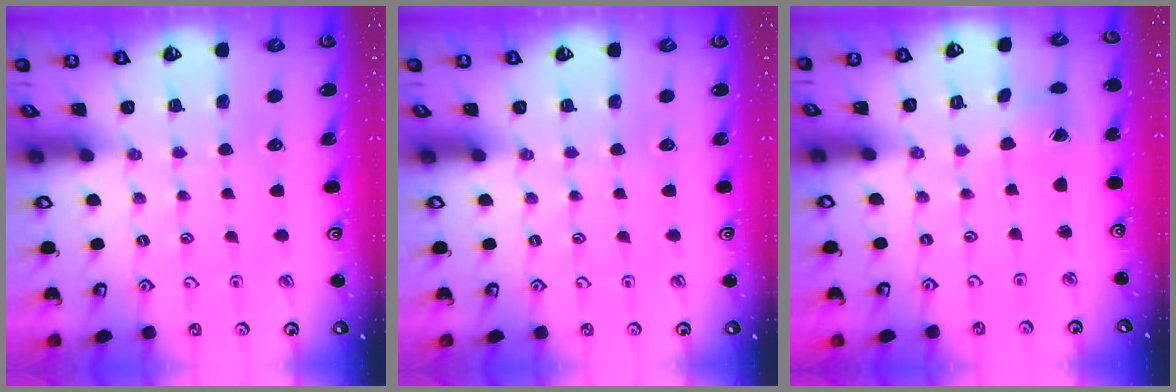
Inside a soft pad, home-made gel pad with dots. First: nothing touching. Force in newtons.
{"total": 0.0}
{"total": 2.2, "press": 2.2, "slide": 0.2}